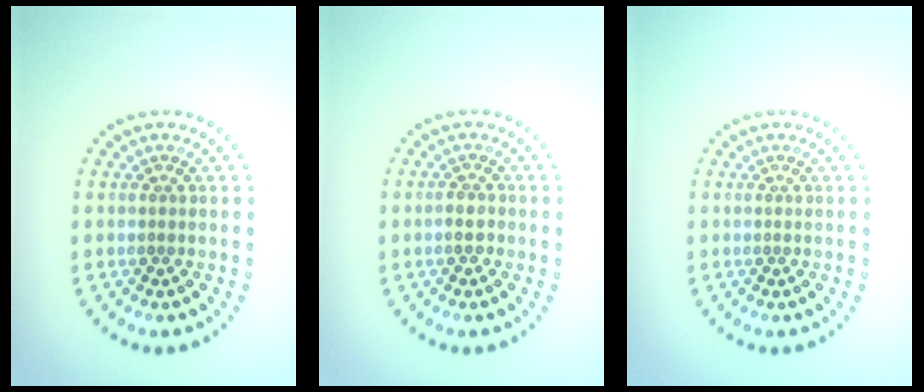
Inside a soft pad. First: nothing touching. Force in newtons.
{"total": 1.2, "press": 1.1, "slide": 0.4}
{"total": 0.0}